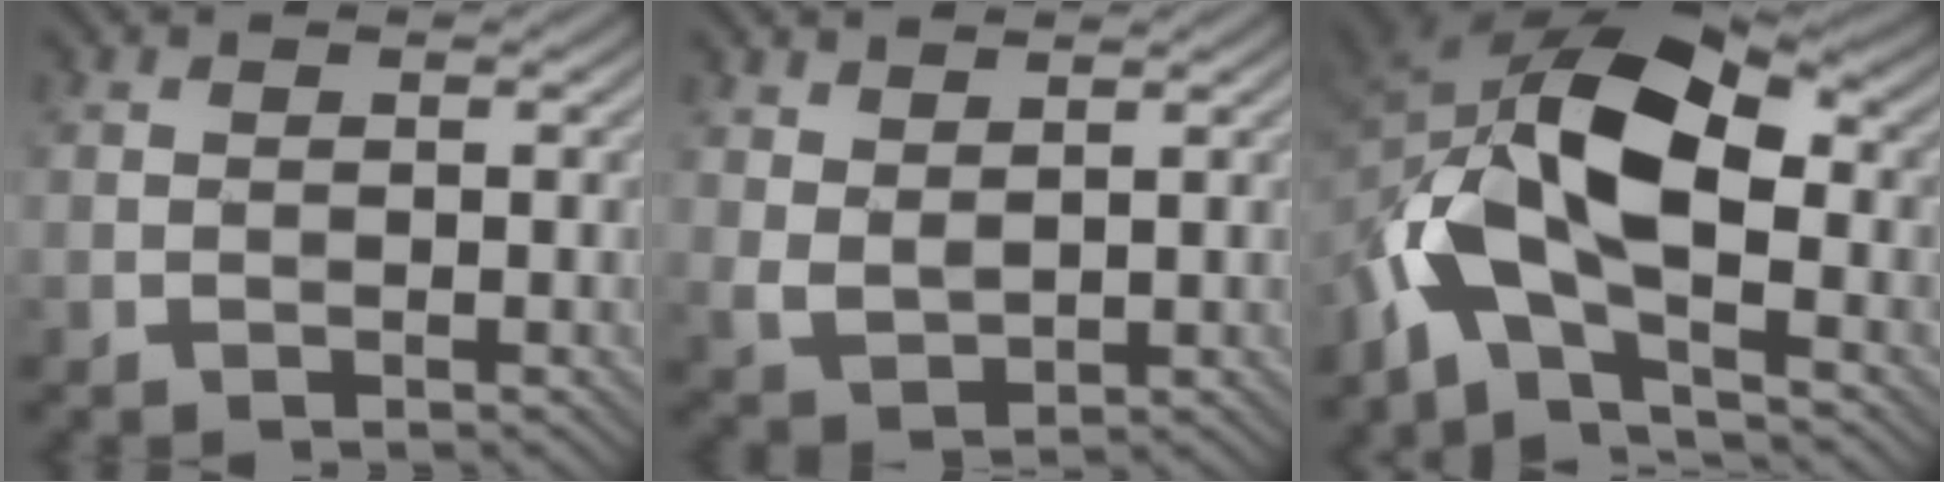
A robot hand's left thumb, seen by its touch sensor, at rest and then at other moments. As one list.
[{"total": 2.4, "force": [1.7, 1.1, 1.3], "torque": [-0.033, -0.003, 0.041]}, {"total": 12.7, "force": [-3.3, 6.8, 10.2], "torque": [-0.200, -0.001, -0.068]}]